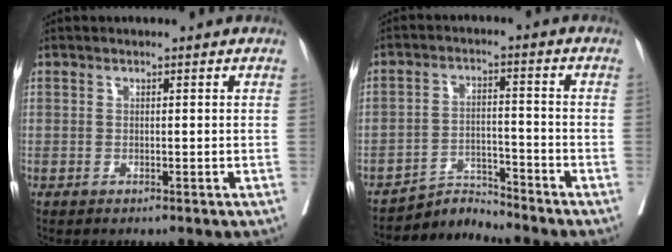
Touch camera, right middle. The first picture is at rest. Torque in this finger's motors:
{"motor_torque": [-0.05, 0.09, -0.09, -0.01]}